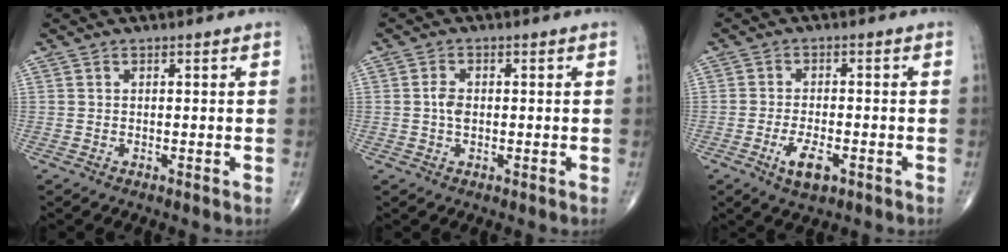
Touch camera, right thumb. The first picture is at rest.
{"total": 2.6, "force": [-0.1, 1.6, 2.0], "torque": [-0.037, 0.004, -0.004]}
{"total": 5.4, "force": [-2.4, 2.3, 4.3], "torque": [-0.078, 0.004, -0.038]}